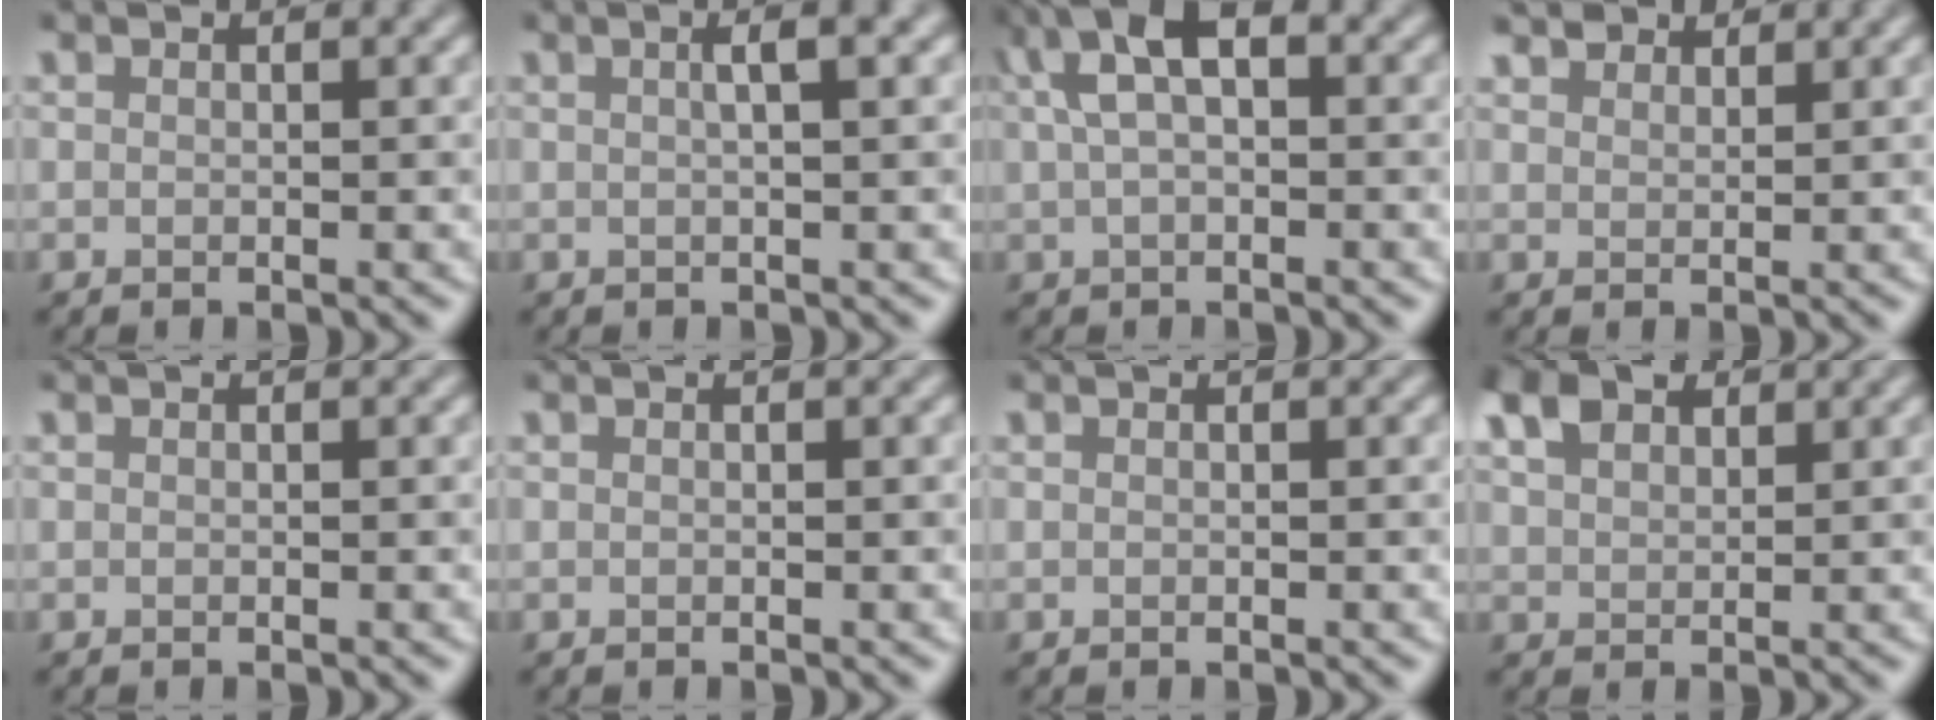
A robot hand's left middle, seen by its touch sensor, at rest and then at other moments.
{"total": 2.6, "force": [0.7, 0.6, 2.5], "torque": [-0.030, 0.013, 0.005]}
{"total": 6.3, "force": [2.2, 3.1, 5.0], "torque": [-0.099, 0.024, 0.036]}
{"total": 2.6, "force": [2.3, 1.0, 0.6], "torque": [-0.016, 0.001, 0.046]}
{"total": 0.0}
{"total": 0.0}
{"total": 0.0}
{"total": 4.2, "force": [2.5, 2.5, 2.3], "torque": [-0.051, 0.011, 0.046]}